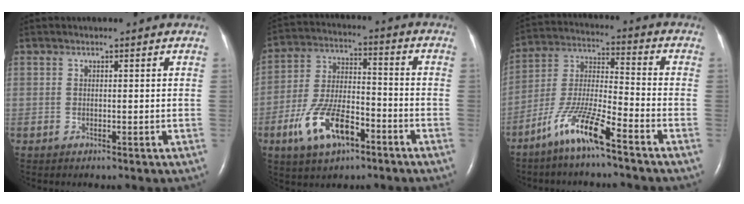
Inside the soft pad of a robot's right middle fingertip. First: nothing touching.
{"total": 11.8, "force": [-6.0, 4.8, 8.9], "torque": [-0.193, 0.008, -0.105]}
{"total": 10.5, "force": [-7.3, 0.5, 7.6], "torque": [-0.161, -0.014, -0.147]}